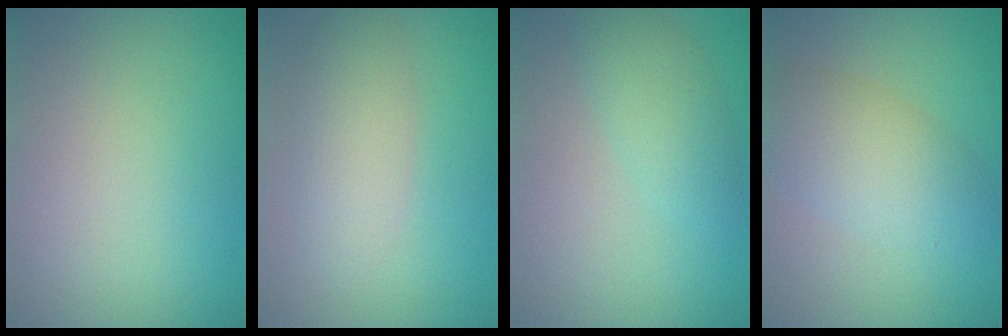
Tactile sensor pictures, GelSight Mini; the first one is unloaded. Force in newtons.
{"total": 3.5, "press": 3.5, "slide": 0.1}
{"total": 2.8, "press": 2.8, "slide": 0.1}
{"total": 4.7, "press": 4.7, "slide": 0.1}